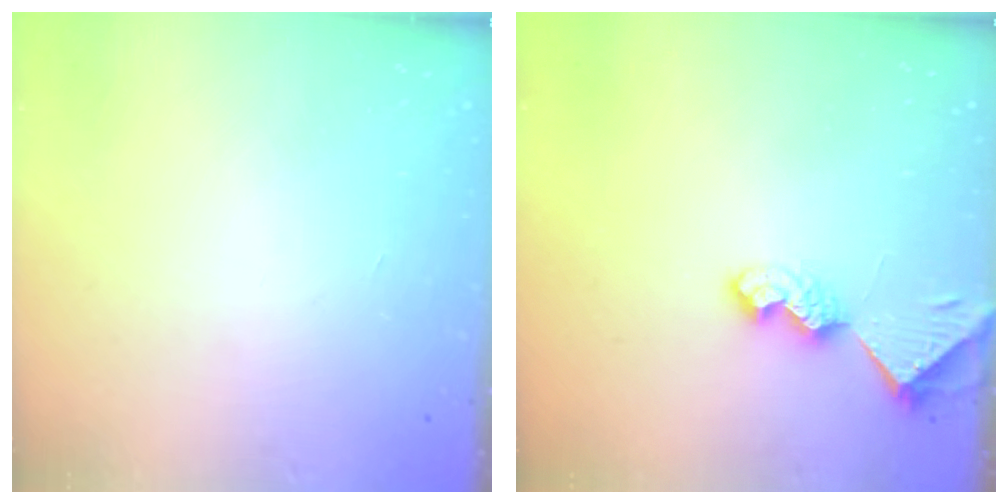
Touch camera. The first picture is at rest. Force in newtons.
{"total": 8.3, "press": 8.3, "slide": 1.1}